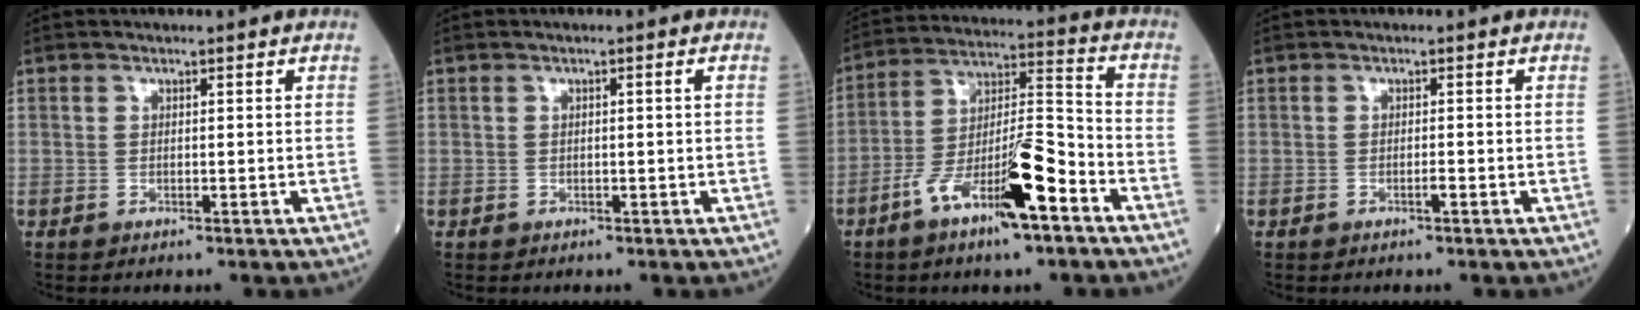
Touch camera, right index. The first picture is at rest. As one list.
[{"total": 0.8, "force": [0.0, -0.1, 0.8], "torque": [-0.016, 0.001, 0.002]}, {"total": 14.2, "force": [-7.5, 2.3, 11.9], "torque": [-0.216, 0.004, -0.131]}, {"total": 0.7, "force": [-0.4, 0.0, 0.6], "torque": [-0.011, 0.000, -0.008]}]